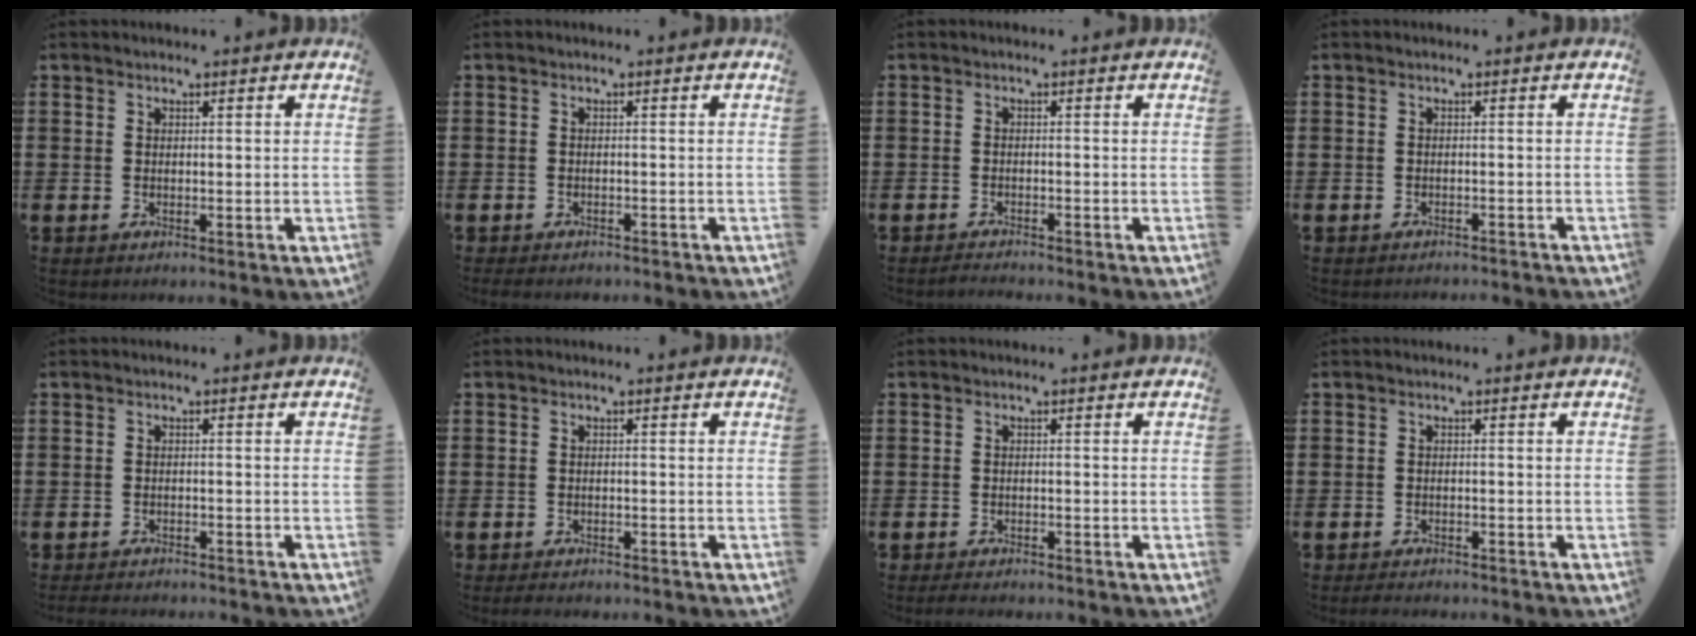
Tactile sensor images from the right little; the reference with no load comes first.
{"total": 0.9, "force": [-0.9, 0.1, 0.1], "torque": [-0.004, -0.001, -0.018]}
{"total": 1.0, "force": [-1.0, 0.0, 0.2], "torque": [-0.005, 0.000, -0.020]}
{"total": 0.9, "force": [-0.8, -0.1, 0.0], "torque": [-0.001, 0.000, -0.018]}
{"total": 1.4, "force": [-1.4, 0.0, 0.1], "torque": [-0.004, 0.002, -0.030]}
{"total": 1.1, "force": [-1.1, 0.1, 0.2], "torque": [-0.007, 0.001, -0.023]}
{"total": 1.2, "force": [-1.2, 0.1, 0.3], "torque": [-0.007, 0.001, -0.024]}
{"total": 1.3, "force": [-1.3, 0.1, 0.1], "torque": [-0.006, 0.001, -0.027]}